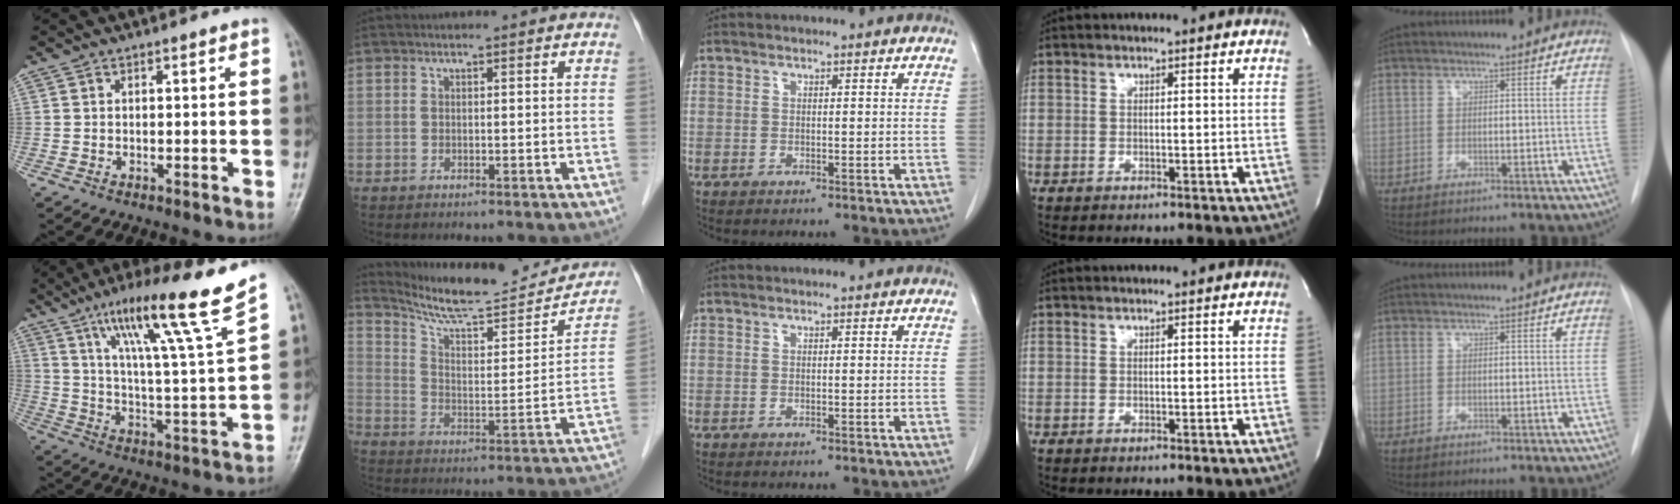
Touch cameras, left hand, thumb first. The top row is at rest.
{"thumb": {"total": 18.0, "force": [12.1, -0.6, 13.3], "torque": [-0.201, -0.062, 0.196]}, "index": {"total": 19.1, "force": [18.1, 1.9, 5.7], "torque": [-0.093, -0.037, 0.264]}}